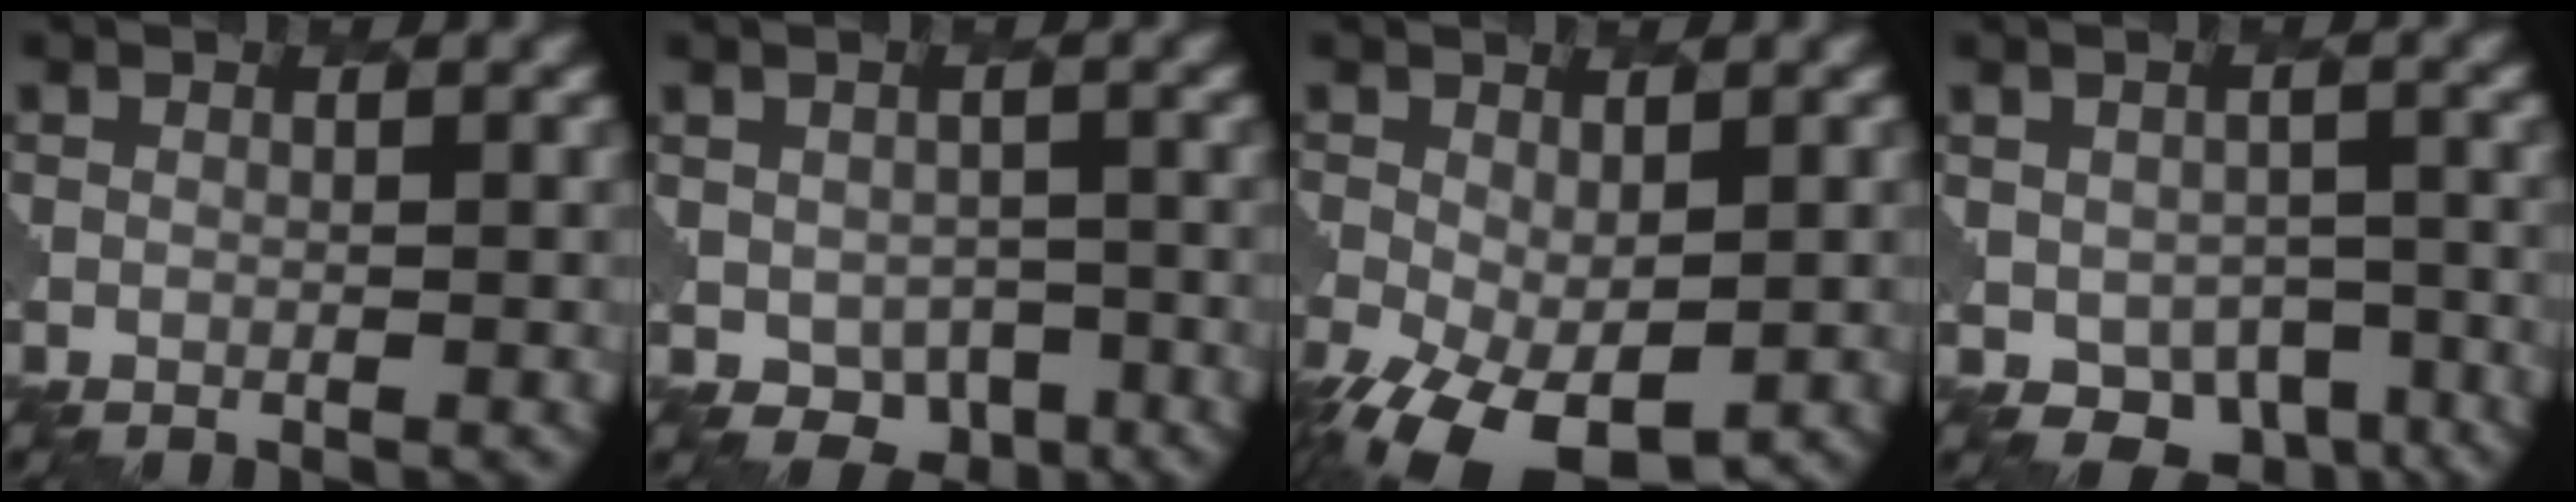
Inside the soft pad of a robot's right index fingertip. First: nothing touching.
{"total": 4.1, "force": [-1.3, 3.3, 2.0], "torque": [-0.033, -0.017, -0.017]}
{"total": 7.4, "force": [-2.9, 4.1, 5.5], "torque": [-0.123, -0.032, -0.039]}
{"total": 5.4, "force": [-2.4, 3.9, 2.9], "torque": [-0.043, -0.023, -0.031]}